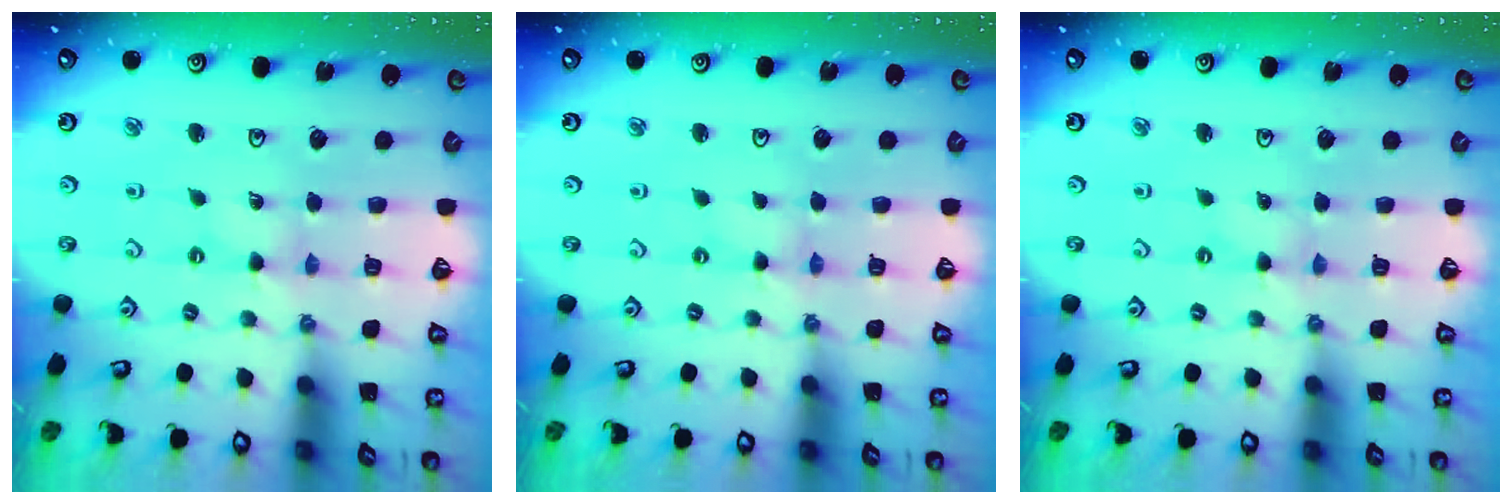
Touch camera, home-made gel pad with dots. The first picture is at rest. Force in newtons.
{"total": 0.0}
{"total": 0.0}